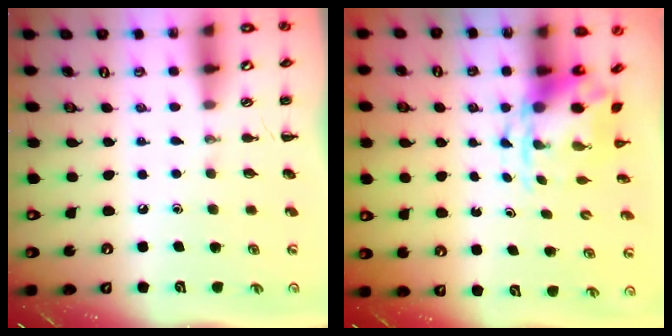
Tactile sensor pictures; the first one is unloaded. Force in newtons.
{"total": 3.7, "press": 3.6, "slide": 1.0}